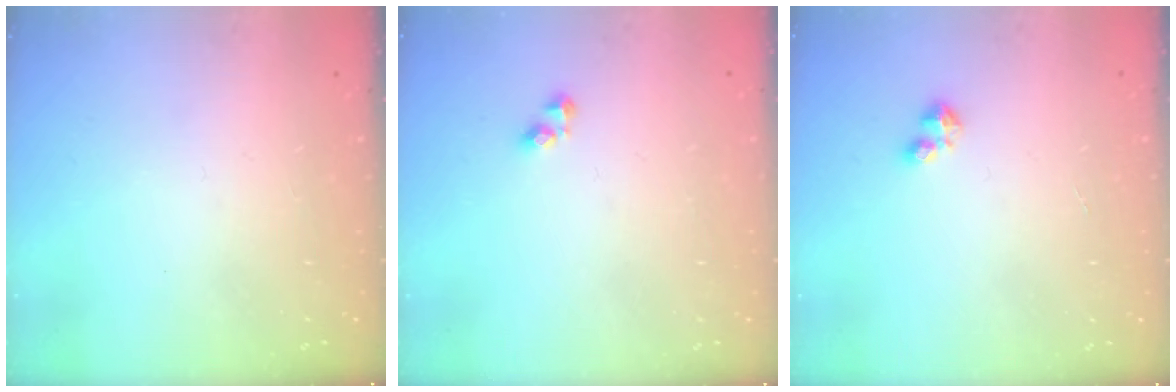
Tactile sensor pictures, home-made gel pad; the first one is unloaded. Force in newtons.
{"total": 2.7, "press": 2.7, "slide": 0.4}
{"total": 2.4, "press": 2.4, "slide": 0.4}